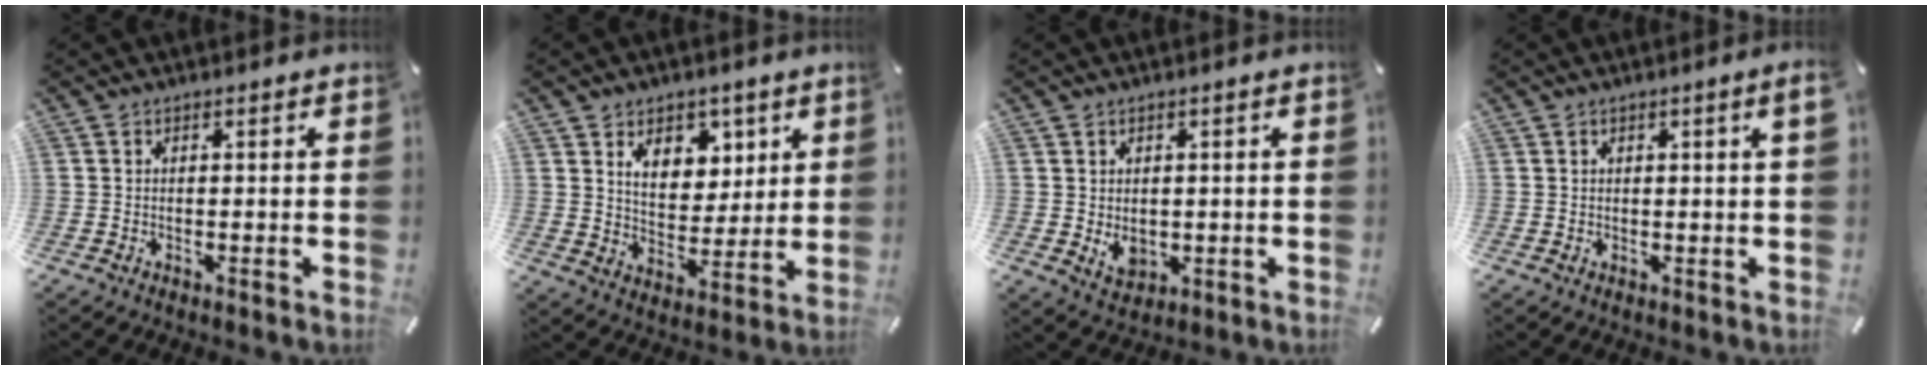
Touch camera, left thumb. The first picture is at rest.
{"total": 9.3, "force": [4.8, 6.9, 3.9], "torque": [-0.059, -0.023, 0.085]}
{"total": 4.5, "force": [-0.1, 3.6, 2.6], "torque": [-0.034, -0.003, 0.000]}
{"total": 1.9, "force": [0.7, 0.1, 1.8], "torque": [-0.035, 0.001, 0.010]}